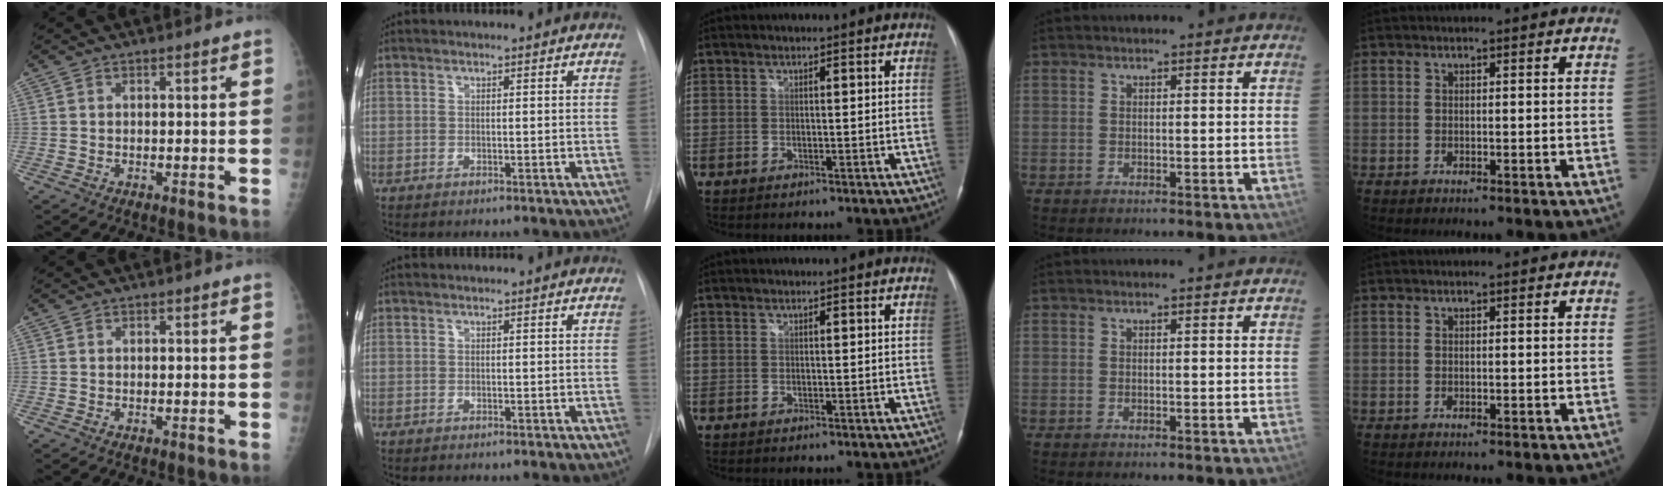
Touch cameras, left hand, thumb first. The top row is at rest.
{}